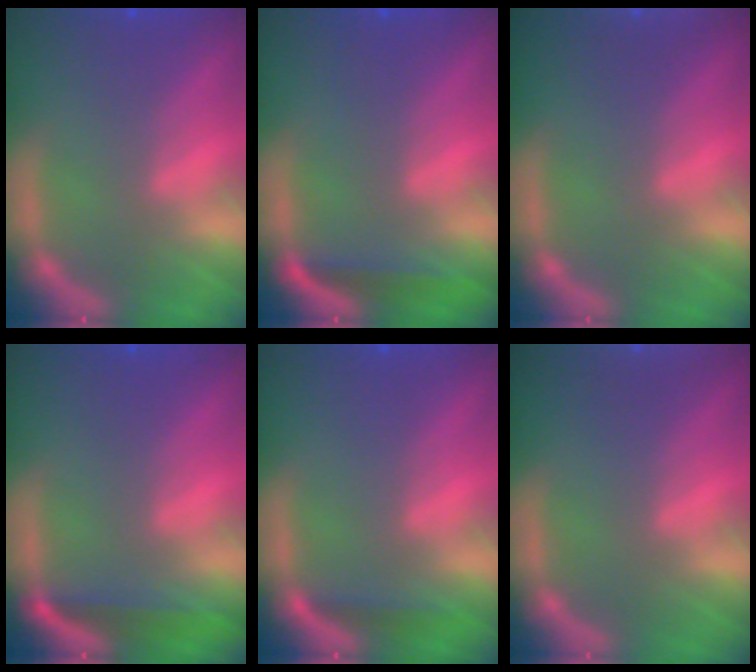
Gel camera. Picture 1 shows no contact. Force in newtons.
{"total": 2.5}
{"total": 4.0}
{"total": 3.0}
{"total": 1.4}
{"total": 7.5}